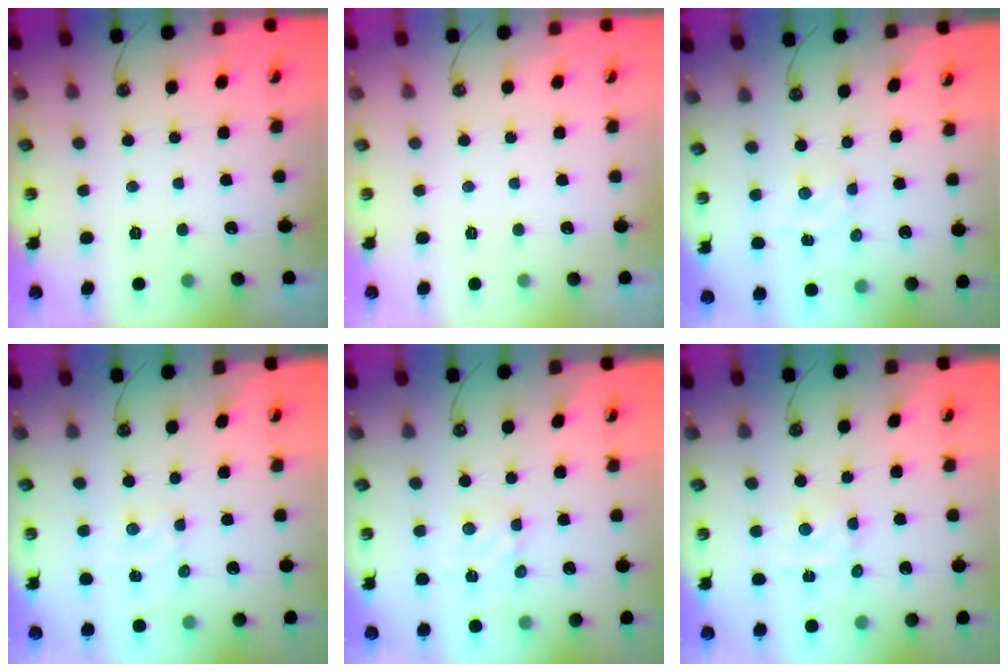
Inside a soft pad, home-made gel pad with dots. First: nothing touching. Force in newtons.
{"total": 0.0}
{"total": 1.6, "press": 1.5, "slide": 0.3}
{"total": 2.6, "press": 2.6, "slide": 0.4}
{"total": 3.2, "press": 3.2, "slide": 0.3}
{"total": 3.6, "press": 3.6, "slide": 0.5}